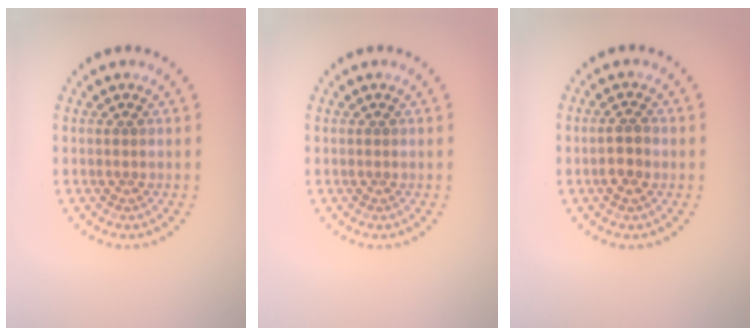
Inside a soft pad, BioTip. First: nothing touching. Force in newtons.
{"total": 0.0}
{"total": 2.0, "press": 2.0, "slide": 0.4}